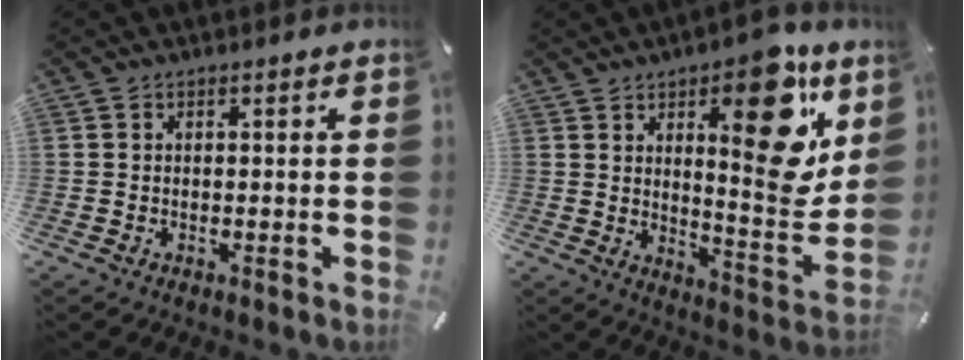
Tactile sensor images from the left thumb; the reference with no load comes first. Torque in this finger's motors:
{"motor_torque": [2.51, 2.50, 1.98, -0.73, 0.20]}